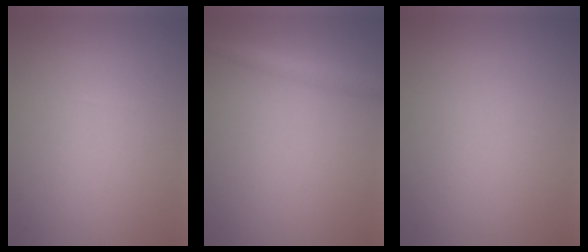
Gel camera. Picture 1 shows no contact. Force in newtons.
{"total": 2.3, "press": 2.3, "slide": 0.1}
{"total": 0.0}